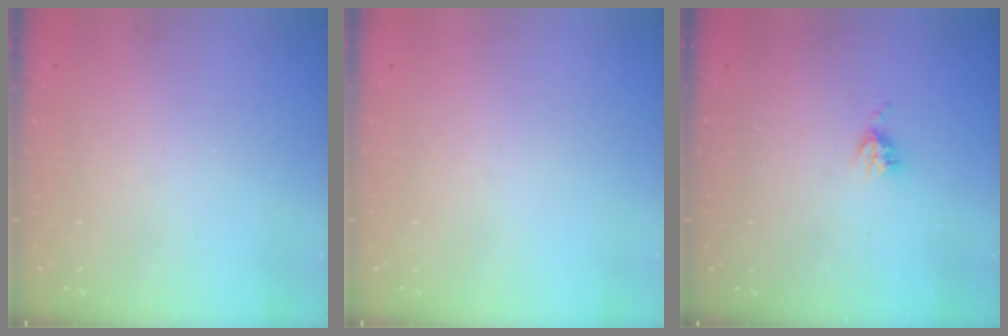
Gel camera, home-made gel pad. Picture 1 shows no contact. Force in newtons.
{"total": 0.0}
{"total": 4.8, "press": 4.8, "slide": 0.4}